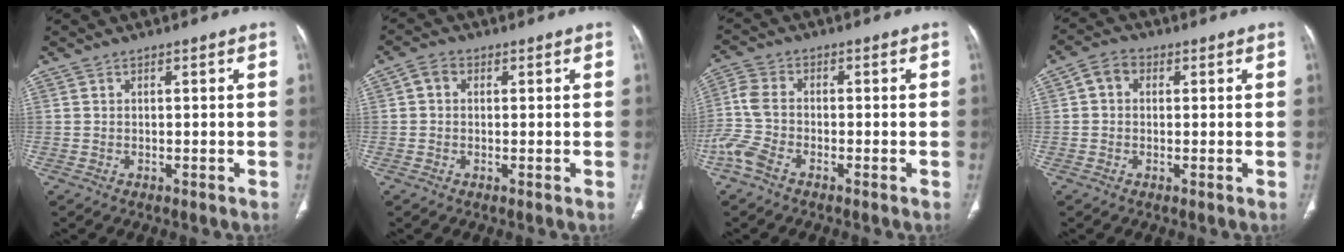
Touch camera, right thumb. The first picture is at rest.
{"total": 2.6, "force": [0.4, 2.1, 1.5], "torque": [-0.019, 0.009, 0.003]}
{"total": 6.3, "force": [-3.3, 3.3, 4.2], "torque": [-0.116, 0.014, -0.075]}
{"total": 4.0, "force": [0.6, 3.2, 2.3], "torque": [-0.029, 0.013, 0.004]}